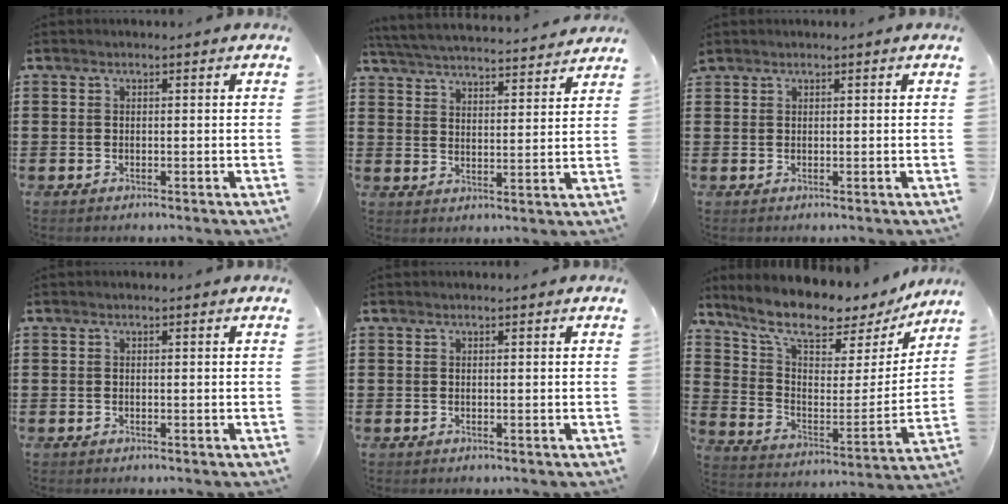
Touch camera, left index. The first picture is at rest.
{"total": 4.8, "force": [4.8, -0.2, 0.6], "torque": [-0.035, -0.037, 0.080]}
{"total": 0.8, "force": [0.7, 0.3, 0.1], "torque": [-0.005, 0.001, 0.015]}
{"total": 0.0}
{"total": 0.0}
{"total": 8.7, "force": [7.3, 2.5, 4.0], "torque": [-0.100, -0.056, 0.119]}